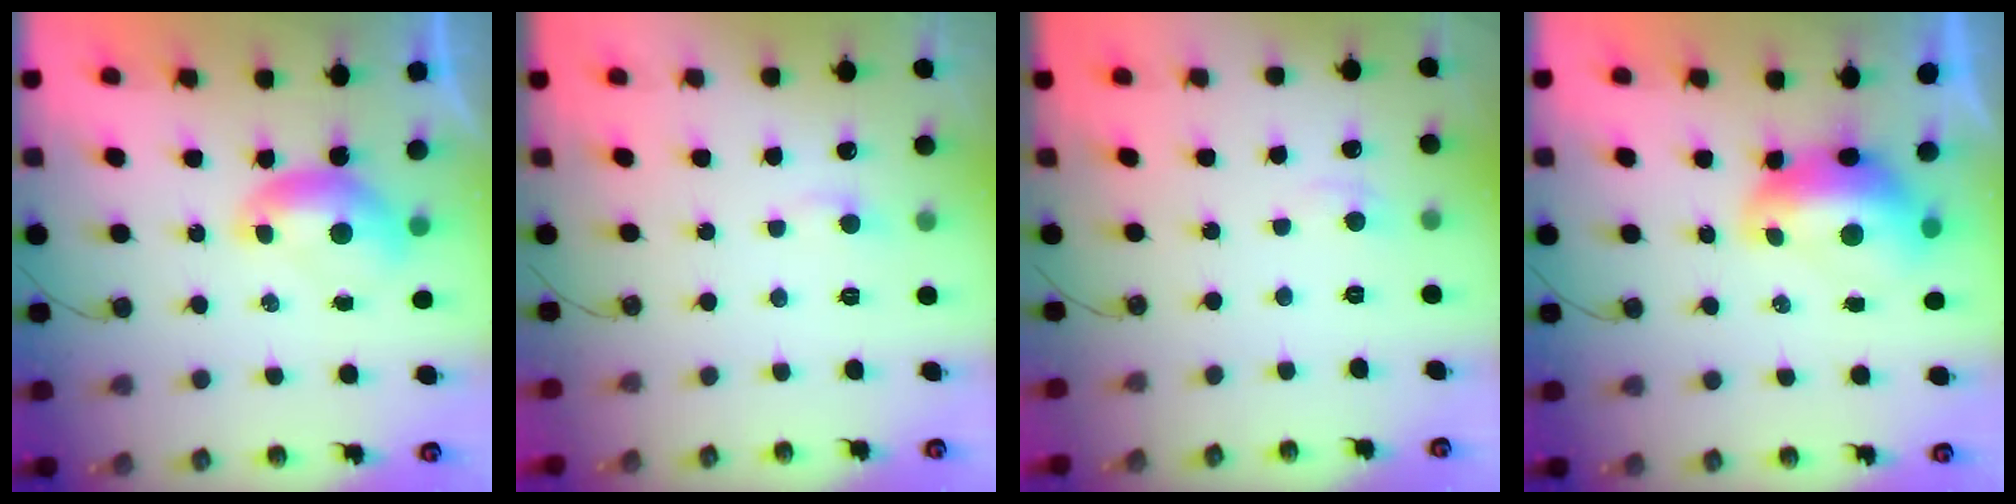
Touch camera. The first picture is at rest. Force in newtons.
{"total": 1.3, "press": 1.2, "slide": 0.4}
{"total": 0.7, "press": 0.6, "slide": 0.4}
{"total": 3.1, "press": 3.0, "slide": 0.7}